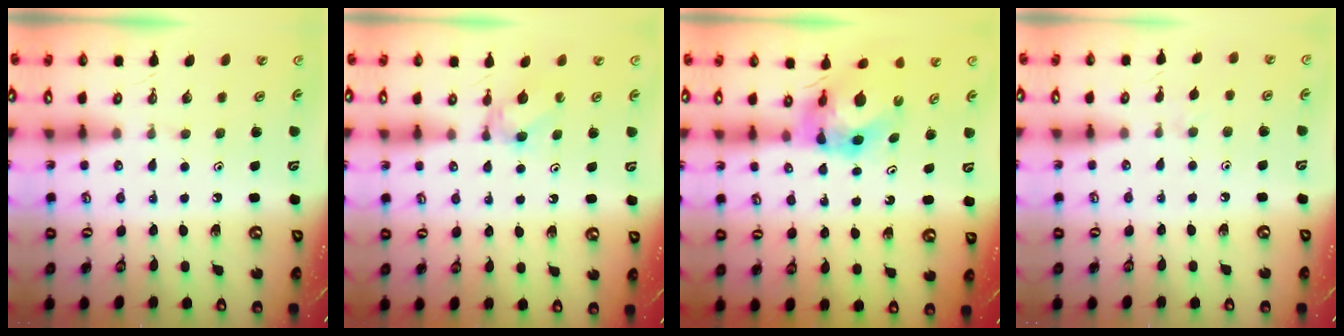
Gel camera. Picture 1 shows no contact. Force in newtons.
{"total": 3.9, "press": 3.8, "slide": 0.7}
{"total": 6.8, "press": 6.8, "slide": 0.5}
{"total": 2.2, "press": 2.1, "slide": 0.4}